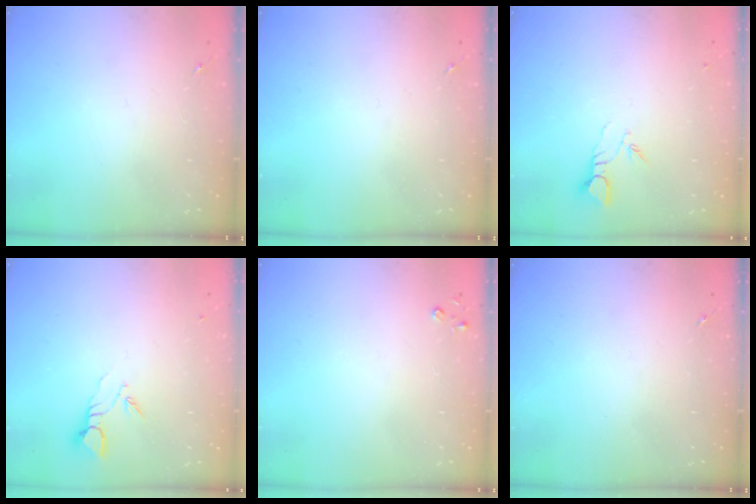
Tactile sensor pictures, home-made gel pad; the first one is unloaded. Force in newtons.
{"total": 0.0}
{"total": 3.4, "press": 3.4, "slide": 0.2}
{"total": 3.7, "press": 3.7, "slide": 0.1}
{"total": 2.6, "press": 2.6, "slide": 0.3}
{"total": 0.0}